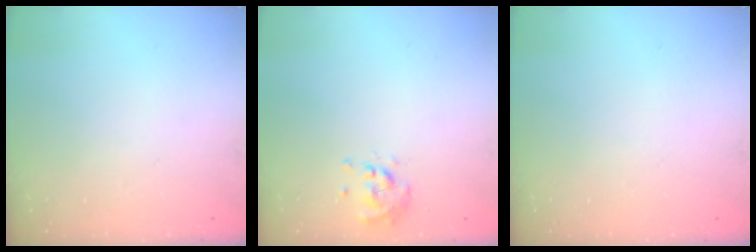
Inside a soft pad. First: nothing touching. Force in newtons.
{"total": 0.6, "press": 0.5, "slide": 0.2}
{"total": 0.0}